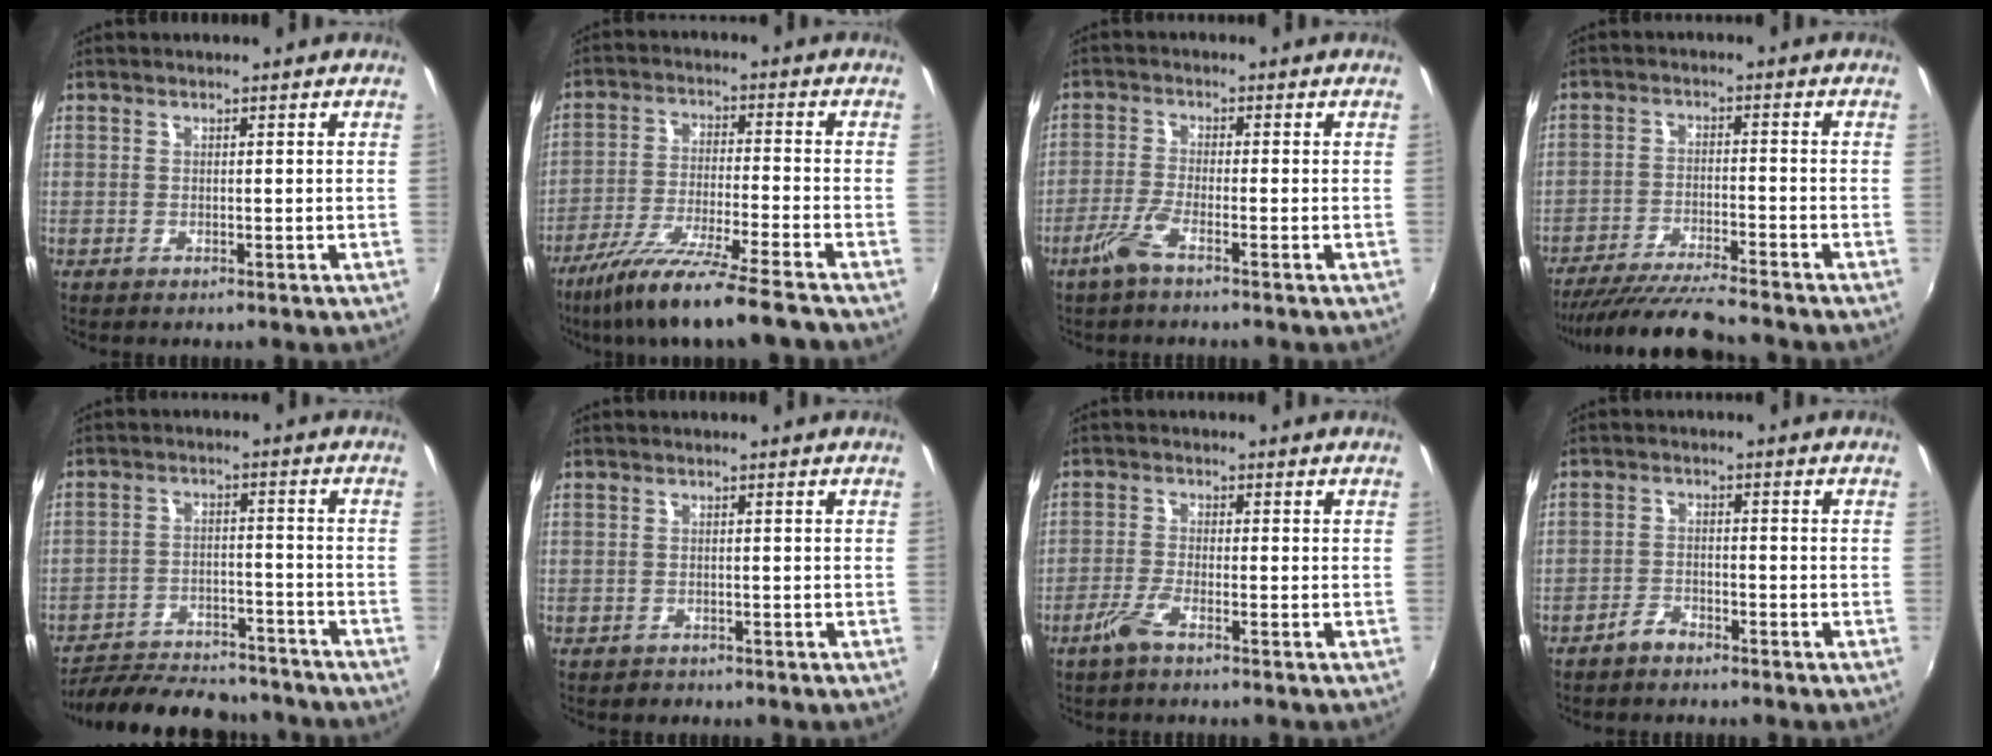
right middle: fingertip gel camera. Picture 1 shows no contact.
{"total": 14.6, "force": [-11.9, -0.6, 8.4], "torque": [-0.171, -0.037, -0.208]}
{"total": 4.0, "force": [-2.7, 0.0, 2.9], "torque": [-0.076, -0.006, -0.058]}
{"total": 11.8, "force": [-10.7, 0.1, 4.9], "torque": [-0.113, -0.015, -0.185]}
{"total": 19.4, "force": [-17.1, 5.8, 7.3], "torque": [-0.154, -0.001, -0.237]}
{"total": 1.1, "force": [-0.9, 0.7, 0.0], "torque": [-0.003, 0.000, -0.013]}
{"total": 3.5, "force": [-2.5, 0.2, 2.5], "torque": [-0.066, -0.005, -0.051]}
{"total": 2.8, "force": [-2.5, 0.9, 0.8], "torque": [-0.028, 0.005, -0.044]}